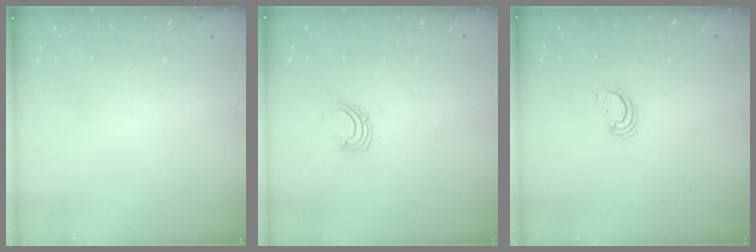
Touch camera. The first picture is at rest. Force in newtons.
{"total": 3.5, "press": 3.5, "slide": 0.2}
{"total": 2.3, "press": 2.3, "slide": 0.3}